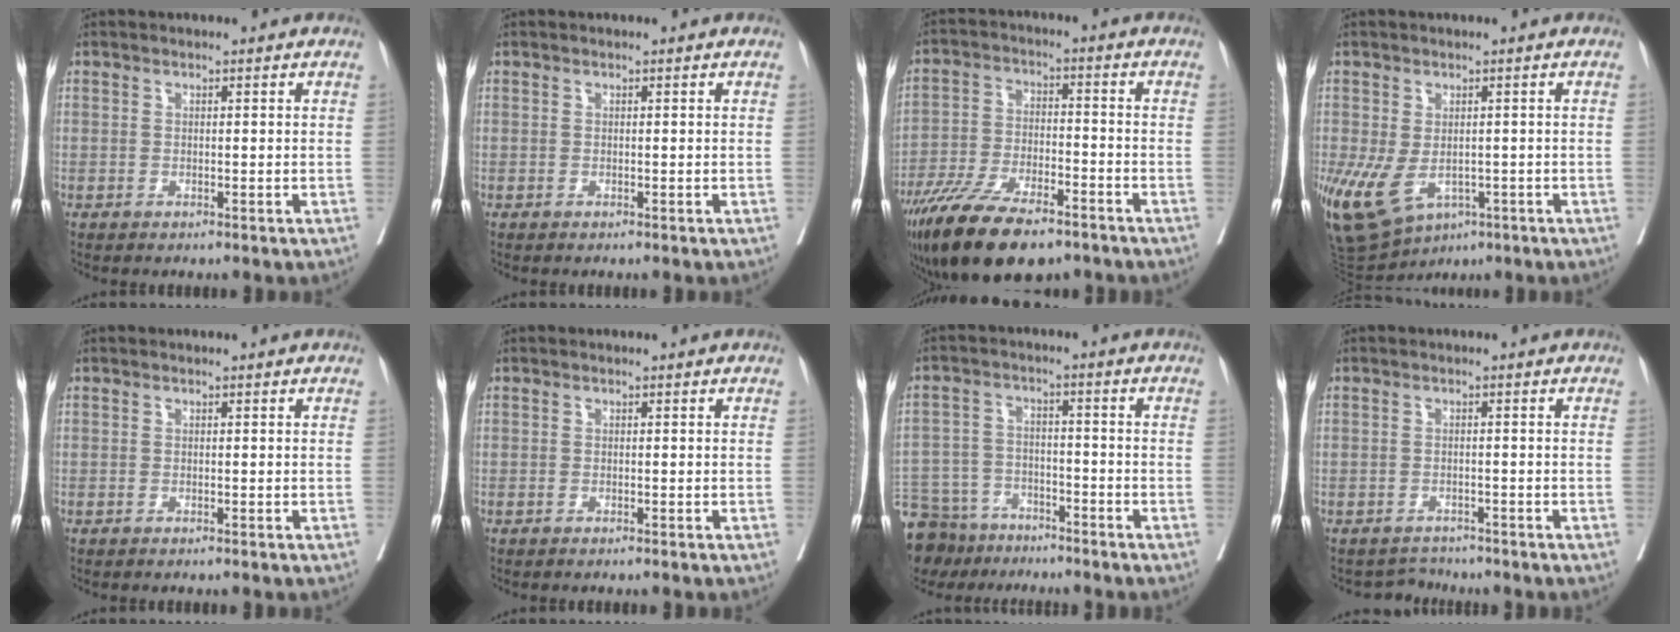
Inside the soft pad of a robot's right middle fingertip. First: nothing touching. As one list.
[{"total": 0.0}, {"total": 15.6, "force": [-11.4, 4.7, 9.6], "torque": [-0.191, -0.030, -0.200]}, {"total": 11.3, "force": [-4.5, 7.2, 7.6], "torque": [-0.159, -0.015, -0.058]}, {"total": 0.9, "force": [-0.7, -0.1, 0.5], "torque": [-0.005, 0.000, -0.009]}, {"total": 1.2, "force": [-1.0, -0.1, 0.7], "torque": [-0.008, 0.000, -0.012]}, {"total": 15.0, "force": [-12.0, 7.6, 4.6], "torque": [-0.121, 0.002, -0.188]}, {"total": 2.2, "force": [-2.0, 0.3, -1.0], "torque": [0.014, -0.007, -0.031]}]